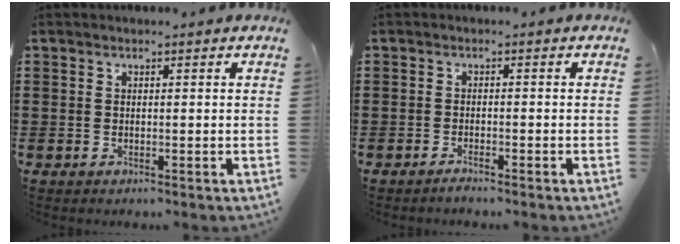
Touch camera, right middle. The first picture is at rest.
{"total": 1.0, "force": [-0.9, -0.1, 0.5], "torque": [-0.010, -0.003, -0.017]}